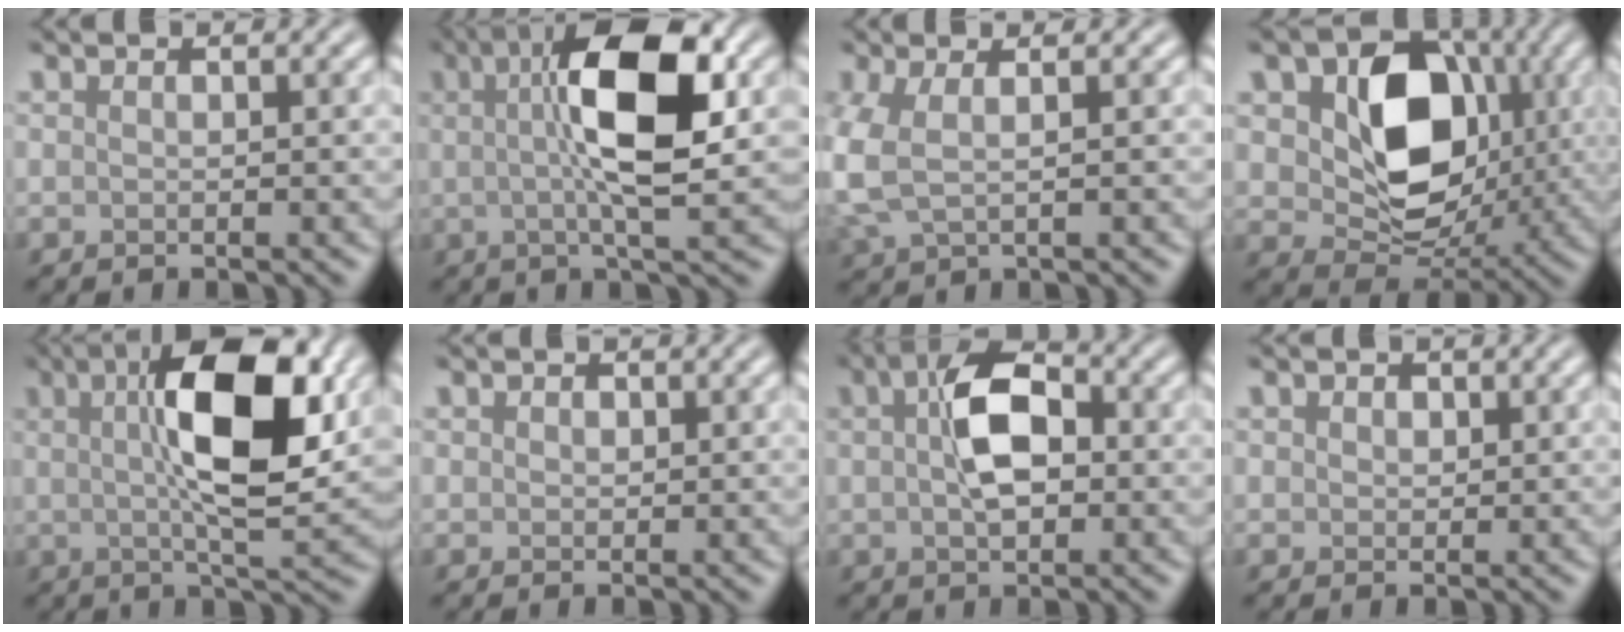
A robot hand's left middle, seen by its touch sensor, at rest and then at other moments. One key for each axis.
{"total": 8.5, "fx": 1.7, "fy": 1.9, "fz": 8.1, "tx": -0.126, "ty": 0.014, "tz": 0.034}
{"total": 2.6, "fx": 0.1, "fy": 1.1, "fz": 2.3, "tx": -0.084, "ty": 0.007, "tz": 0.011}
{"total": 9.2, "fx": 1.8, "fy": 6.8, "fz": 5.9, "tx": -0.119, "ty": -0.006, "tz": 0.044}
{"total": 9.9, "fx": 2.3, "fy": 2.5, "fz": 9.3, "tx": -0.152, "ty": 0.012, "tz": 0.049}
{"total": 0.9, "fx": 0.3, "fy": -0.2, "fz": -0.8, "tx": 0.005, "ty": 0.005, "tz": 0.016}
{"total": 4.7, "fx": 0.8, "fy": 2.4, "fz": 4.0, "tx": -0.080, "ty": 0.018, "tz": 0.016}
{"total": 1.0, "fx": 0.7, "fy": 0.3, "fz": -0.6, "tx": 0.000, "ty": 0.005, "tz": 0.017}